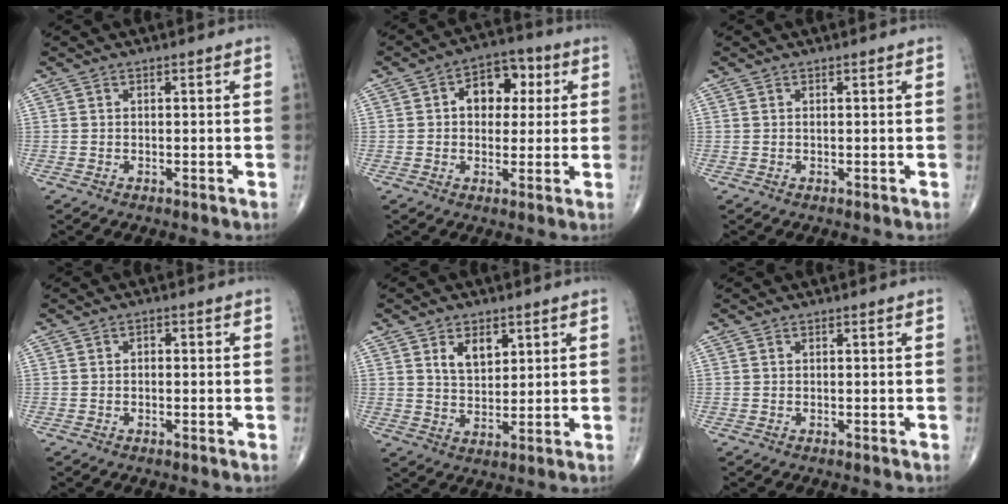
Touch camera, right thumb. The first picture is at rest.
{"total": 9.4, "force": [2.1, 6.6, 6.4], "torque": [-0.050, 0.014, 0.025]}
{"total": 0.0}
{"total": 1.0, "force": [-0.1, 0.7, 0.7], "torque": [-0.005, 0.003, -0.004]}
{"total": 6.0, "force": [2.8, 3.6, 3.9], "torque": [-0.046, -0.022, 0.052]}
{"total": 0.0}